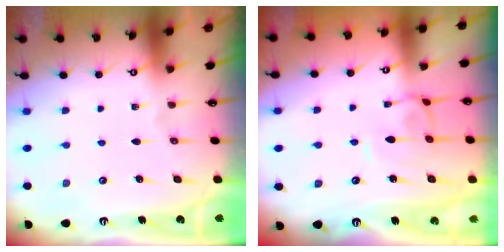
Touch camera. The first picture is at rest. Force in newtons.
{"total": 2.0, "press": 1.9, "slide": 0.5}